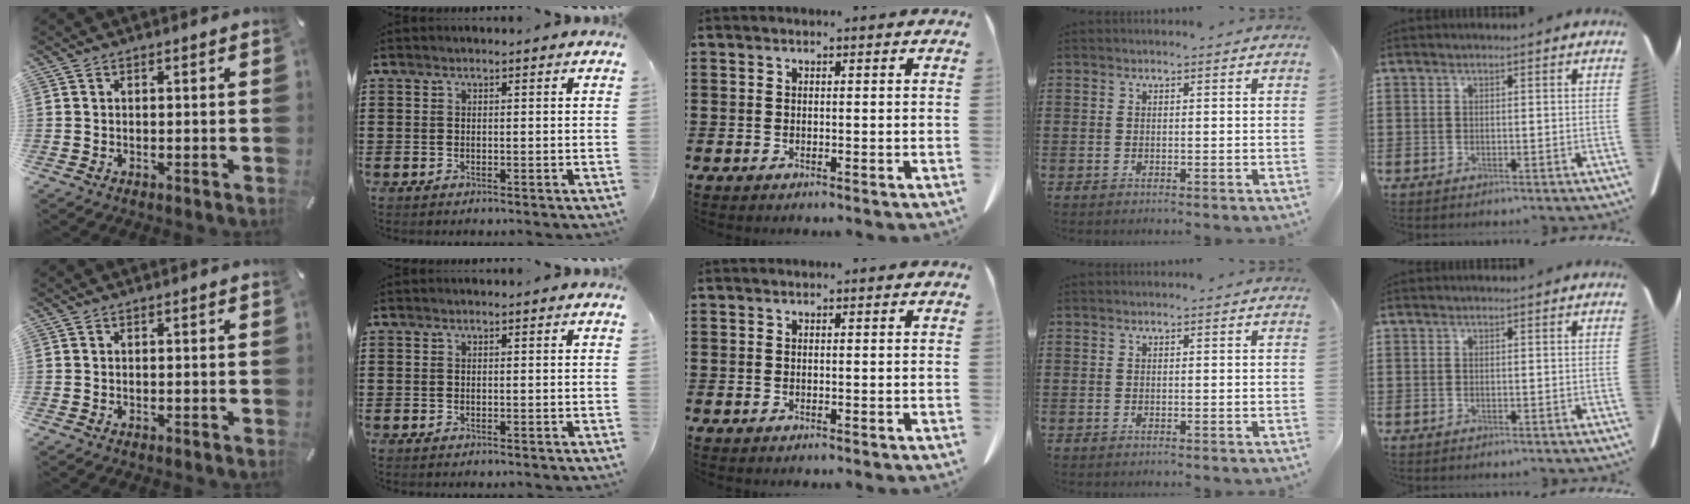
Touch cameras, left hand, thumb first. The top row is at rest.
{}